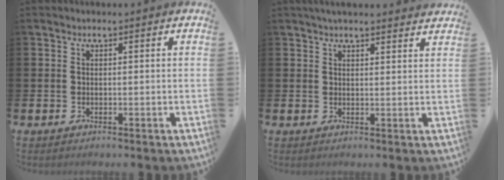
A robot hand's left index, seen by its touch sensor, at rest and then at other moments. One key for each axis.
{"total": 3.1, "fx": 3.0, "fy": 0.4, "fz": 0.7, "tx": -0.016, "ty": -0.008, "tz": 0.053}